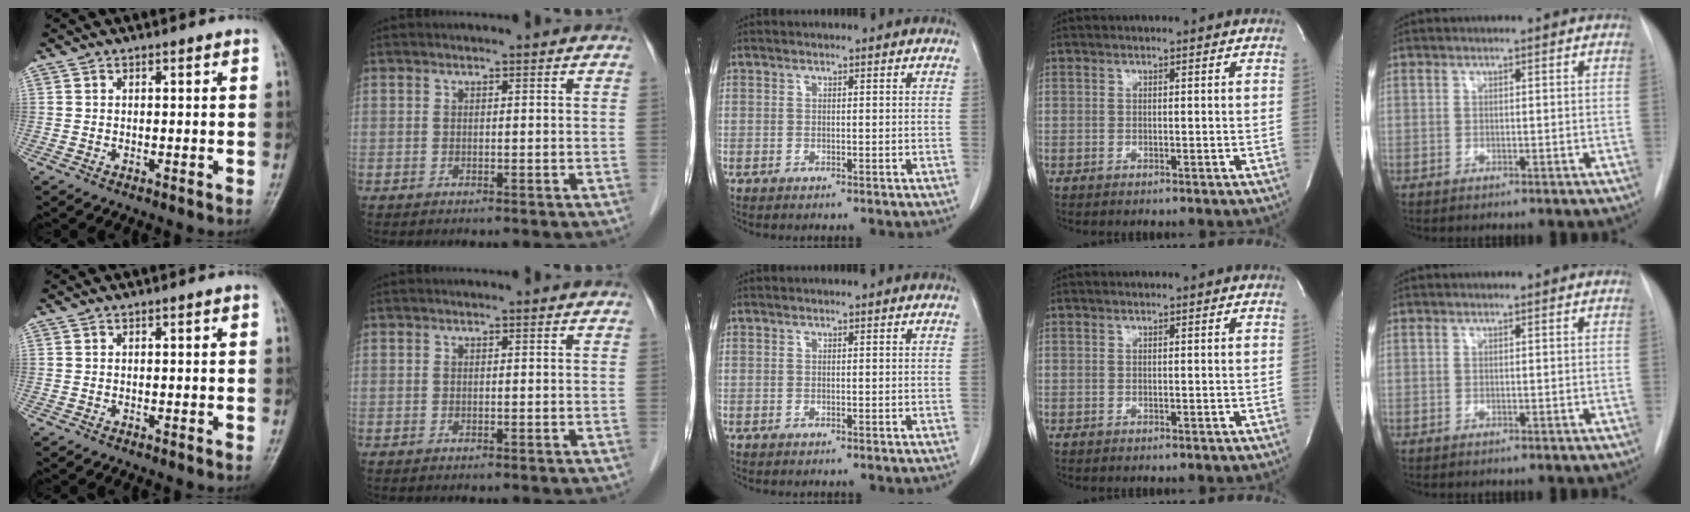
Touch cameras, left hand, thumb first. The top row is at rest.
{}